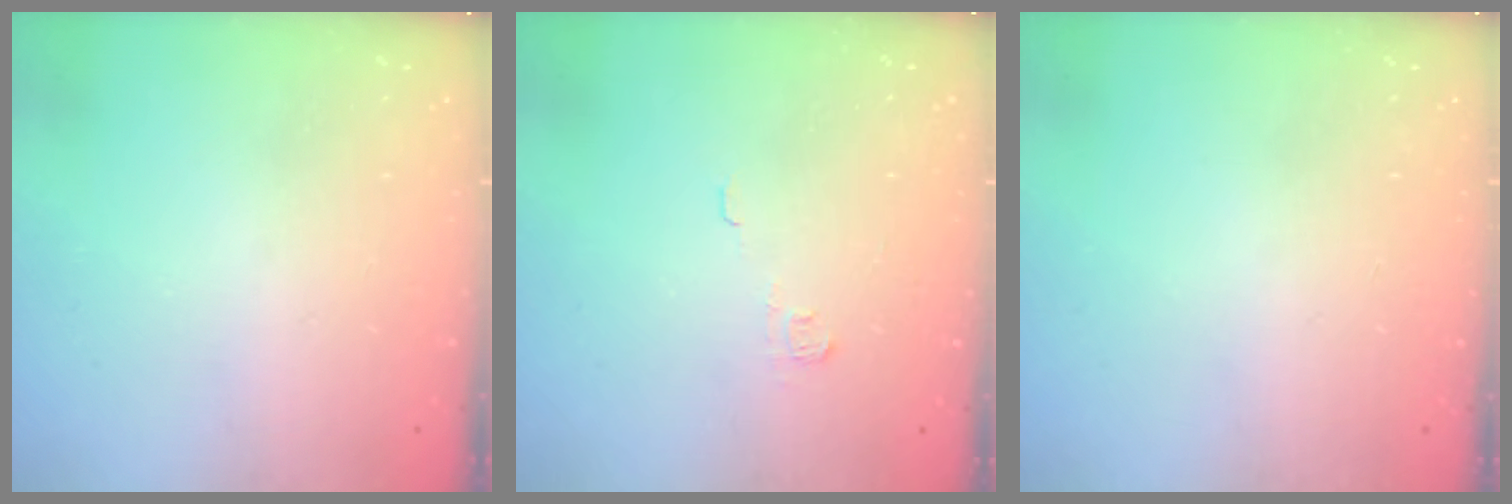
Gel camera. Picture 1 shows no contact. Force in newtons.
{"total": 2.8, "press": 2.8, "slide": 0.4}
{"total": 0.0}